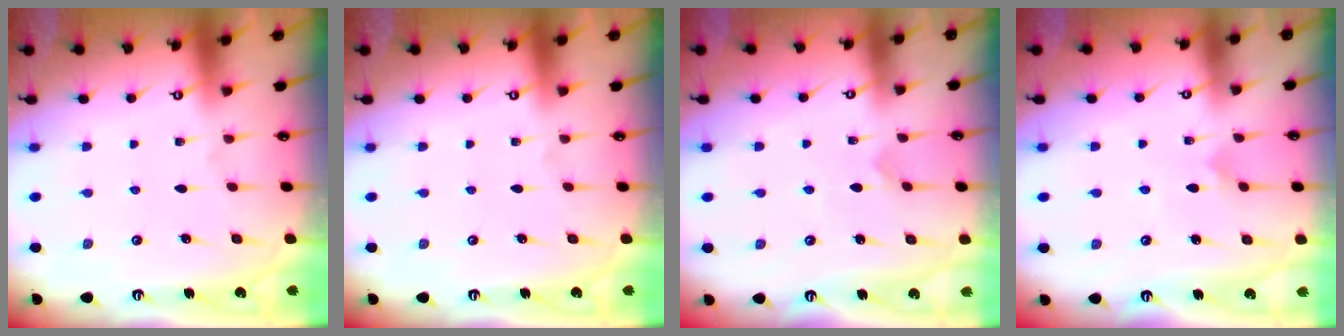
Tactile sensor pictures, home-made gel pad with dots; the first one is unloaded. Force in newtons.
{"total": 0.0}
{"total": 2.7, "press": 2.7, "slide": 0.2}
{"total": 2.9, "press": 2.9, "slide": 0.2}